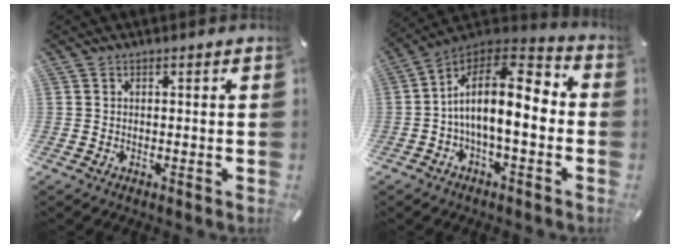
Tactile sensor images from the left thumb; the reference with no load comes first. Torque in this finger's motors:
{"motor_torque": [1.71, 3.30, 1.36, -0.68, 0.72]}